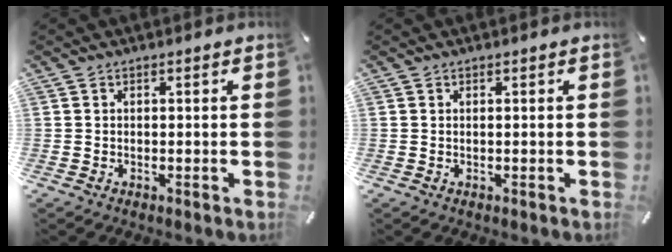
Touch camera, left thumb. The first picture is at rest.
{"total": 0.0}